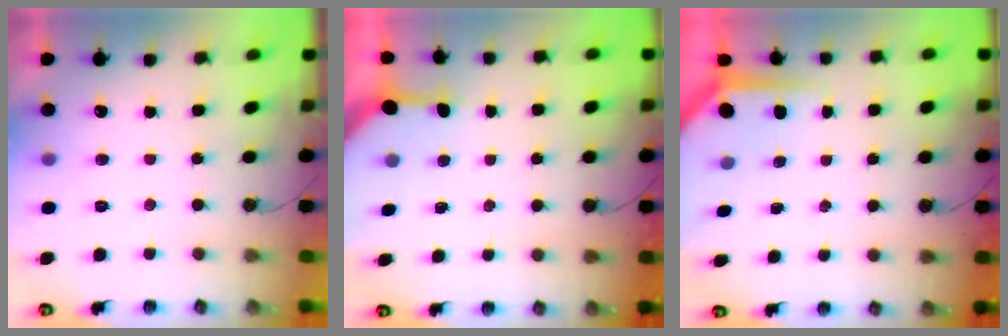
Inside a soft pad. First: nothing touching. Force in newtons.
{"total": 3.2, "press": 3.2, "slide": 0.3}
{"total": 4.4, "press": 4.4, "slide": 0.4}